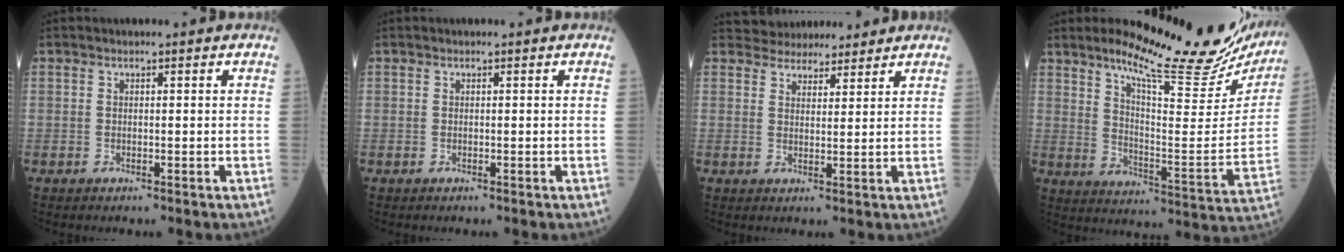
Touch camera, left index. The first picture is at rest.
{"total": 0.0}
{"total": 6.9, "force": [6.4, 2.2, 1.0], "torque": [-0.012, 0.017, 0.093]}
{"total": 22.0, "force": [18.6, 3.2, 11.4], "torque": [-0.168, -0.053, 0.249]}